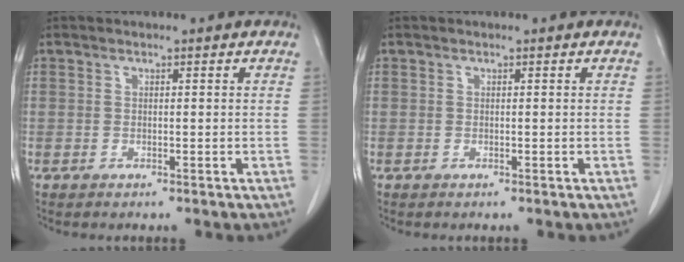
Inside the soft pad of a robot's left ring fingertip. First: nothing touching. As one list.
[{"total": 0.0}]